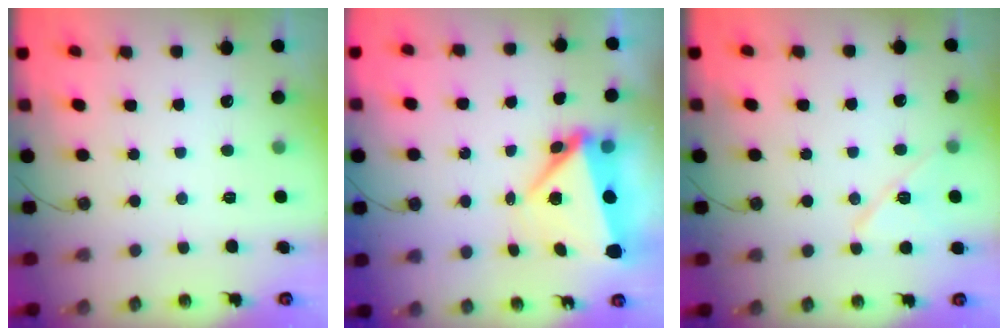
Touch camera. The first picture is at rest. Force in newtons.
{"total": 6.9, "press": 6.8, "slide": 1.0}
{"total": 9.9, "press": 9.9, "slide": 0.5}